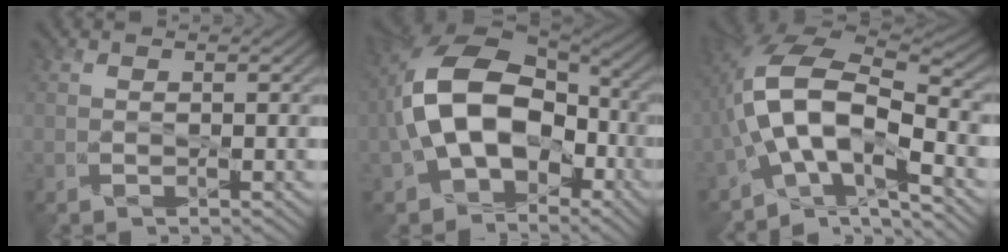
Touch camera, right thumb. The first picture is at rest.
{"total": 14.7, "force": [-1.9, 9.8, 10.9], "torque": [-0.199, 0.008, -0.035]}
{"total": 12.6, "force": [-3.9, 5.2, 10.7], "torque": [-0.203, 0.007, -0.081]}